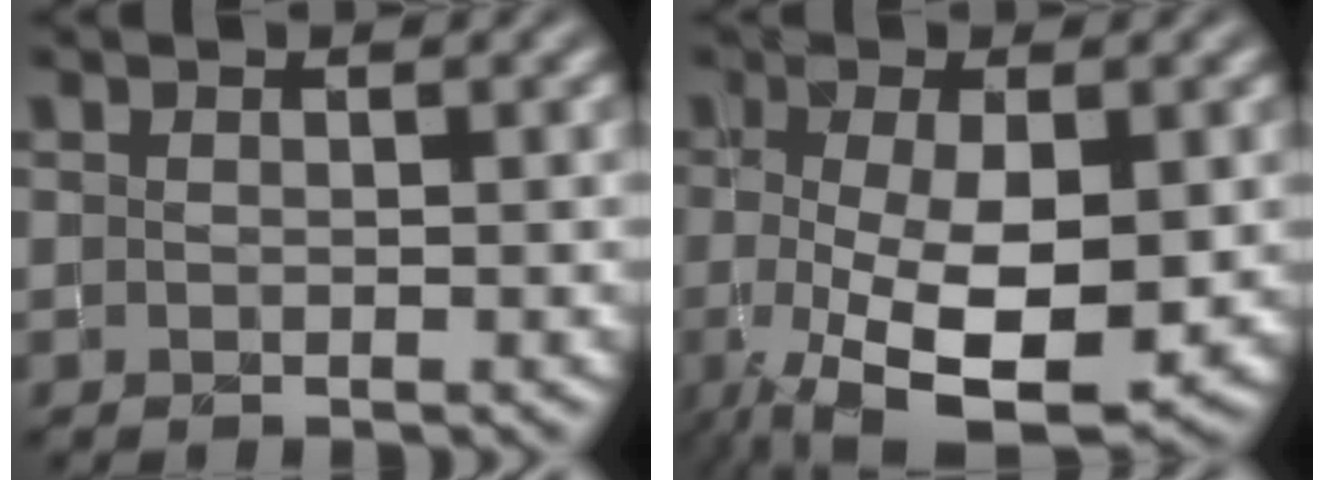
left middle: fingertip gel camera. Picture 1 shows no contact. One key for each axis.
{"total": 9.3, "fx": -1.9, "fy": 3.6, "fz": 8.4, "tx": -0.157, "ty": -0.021, "tz": -0.023}